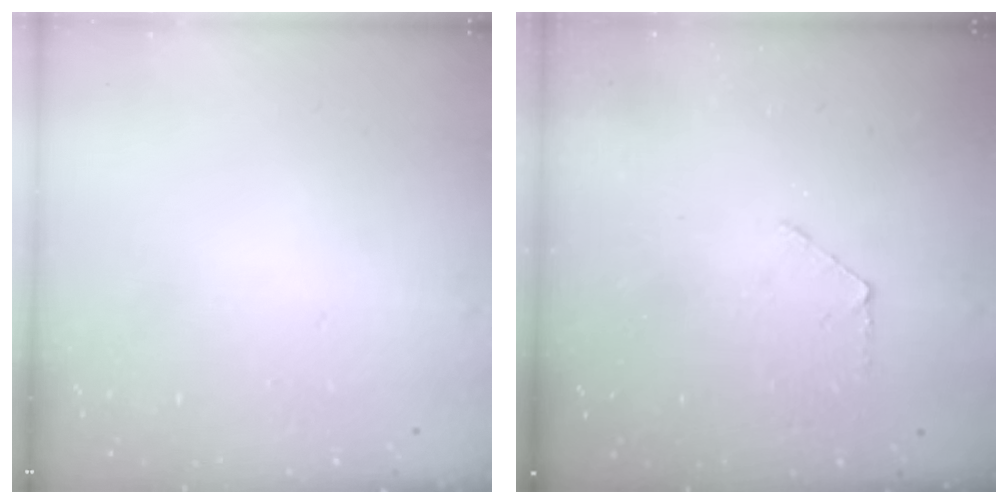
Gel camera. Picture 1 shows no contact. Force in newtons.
{"total": 3.9, "press": 3.9, "slide": 0.3}